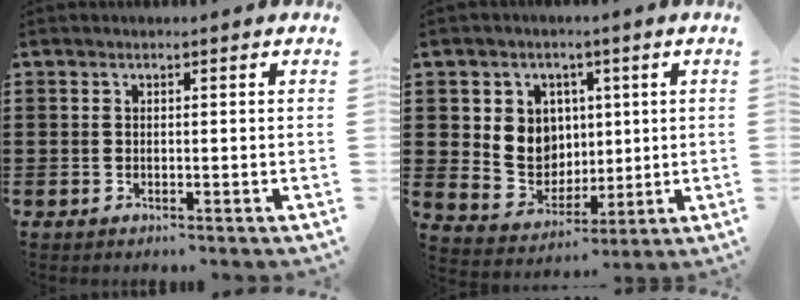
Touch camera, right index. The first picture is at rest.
{"total": 7.1, "force": [1.9, 6.6, 1.7], "torque": [-0.050, 0.001, 0.036]}